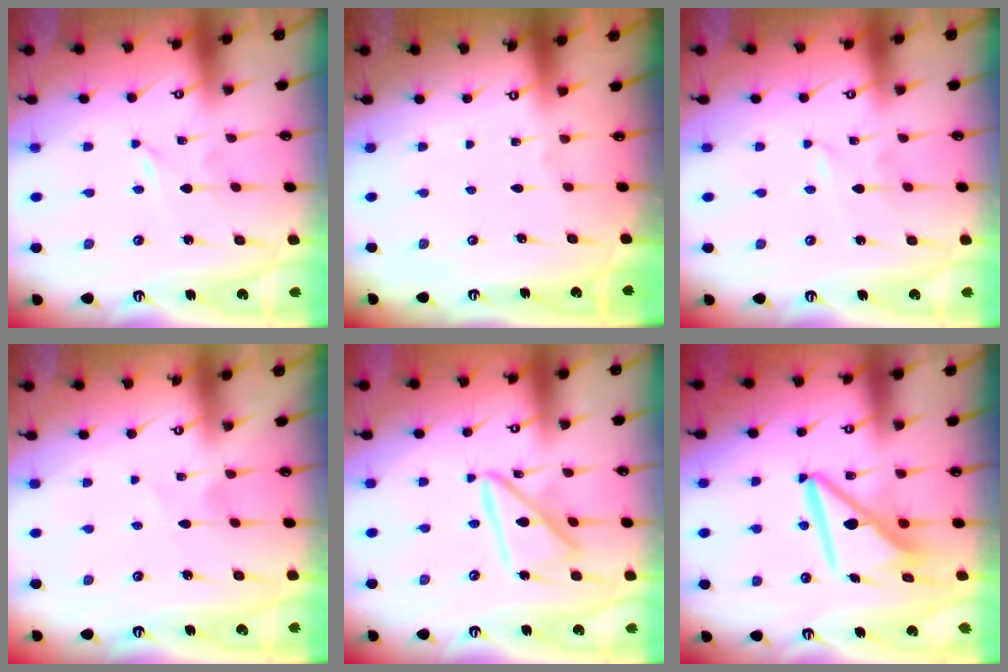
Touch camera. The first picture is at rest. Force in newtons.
{"total": 0.0}
{"total": 1.0, "press": 1.0, "slide": 0.0}
{"total": 2.4, "press": 2.4, "slide": 0.3}
{"total": 14.2, "press": 14.1, "slide": 1.4}
{"total": 9.9, "press": 9.8, "slide": 1.3}